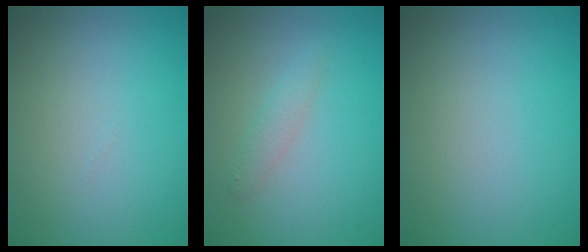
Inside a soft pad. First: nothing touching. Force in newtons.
{"total": 1.5, "press": 1.5, "slide": 0.0}
{"total": 0.0}